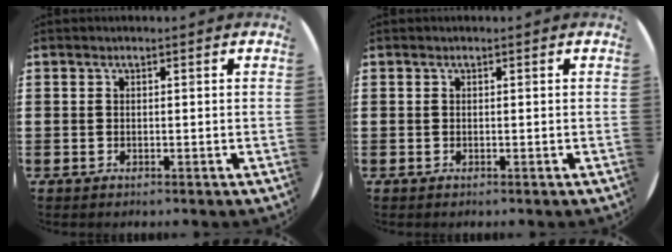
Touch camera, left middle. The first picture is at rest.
{"total": 0.0}